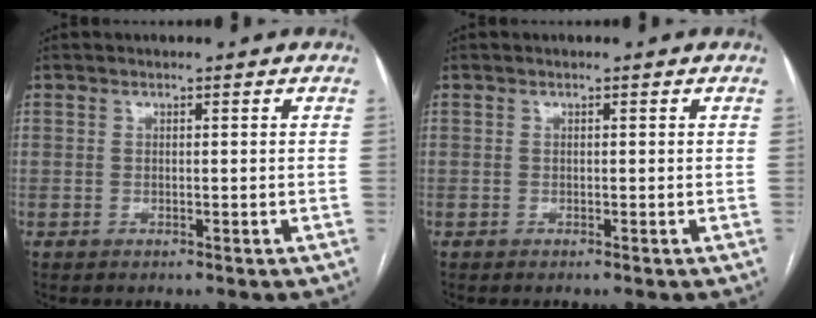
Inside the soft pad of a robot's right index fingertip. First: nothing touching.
{"total": 0.0}